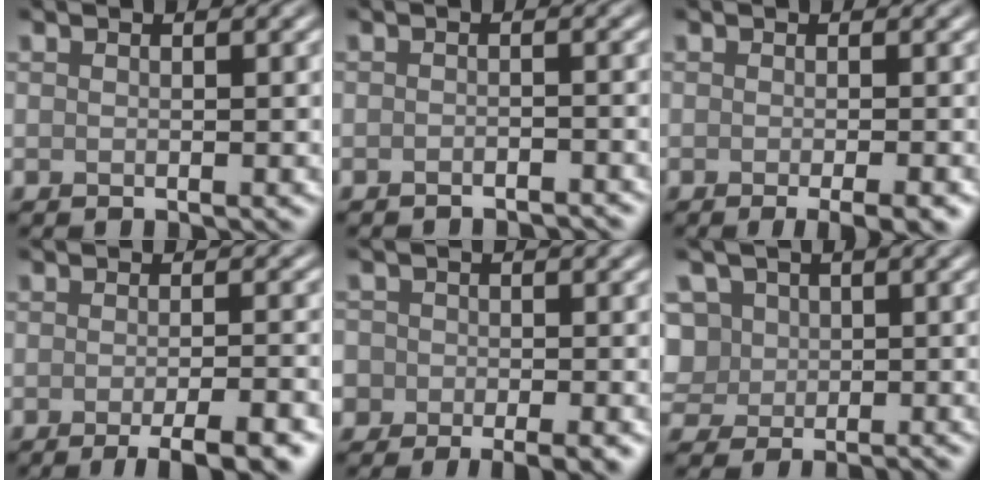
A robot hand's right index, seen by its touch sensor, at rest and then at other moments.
{"total": 2.1, "force": [-2.0, 0.2, 0.4], "torque": [0.000, 0.001, -0.026]}
{"total": 3.1, "force": [-1.4, 0.7, 2.7], "torque": [-0.028, -0.001, -0.019]}
{"total": 5.4, "force": [-2.9, 1.1, 4.4], "torque": [-0.053, -0.002, -0.041]}
{"total": 7.1, "force": [-4.1, 4.7, 3.3], "torque": [-0.021, -0.022, -0.057]}
{"total": 8.3, "force": [0.3, 7.4, 3.7], "torque": [-0.081, 0.025, -0.027]}